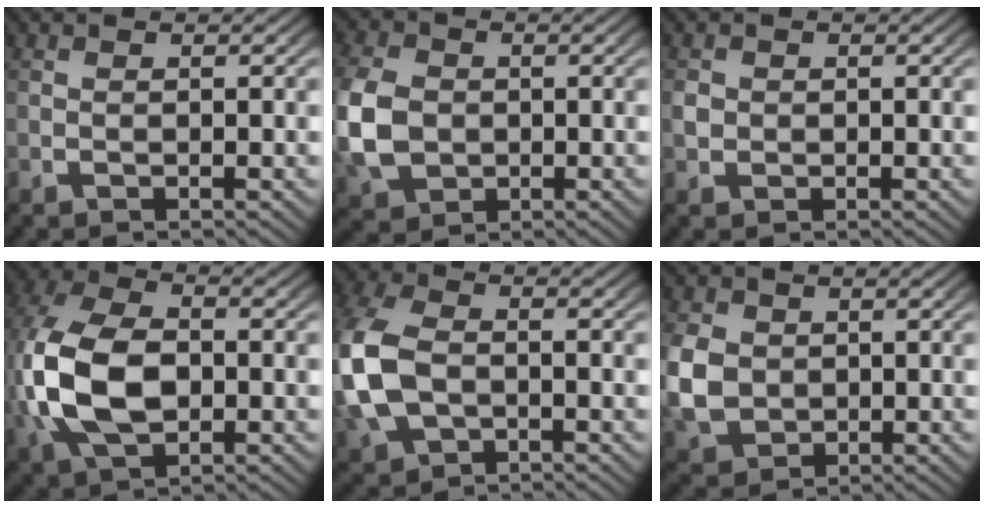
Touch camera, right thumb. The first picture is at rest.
{"total": 6.8, "force": [-0.5, 5.5, 3.9], "torque": [-0.115, -0.024, 0.007]}
{"total": 1.3, "force": [0.1, 1.2, 0.4], "torque": [-0.011, -0.003, 0.003]}
{"total": 11.9, "force": [-0.8, 8.1, 8.7], "torque": [-0.240, -0.043, 0.011]}
{"total": 8.4, "force": [-0.9, 6.4, 5.4], "torque": [-0.177, -0.034, 0.006]}
{"total": 6.3, "force": [-0.2, 5.4, 3.4], "torque": [-0.105, -0.030, 0.017]}